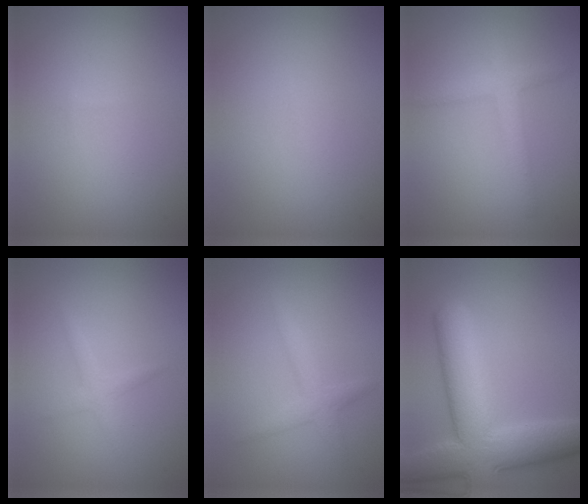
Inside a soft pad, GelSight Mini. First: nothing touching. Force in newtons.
{"total": 0.0}
{"total": 2.4, "press": 2.4, "slide": 0.2}
{"total": 1.3, "press": 1.3, "slide": 0.0}
{"total": 1.9, "press": 1.9, "slide": 0.1}
{"total": 9.8, "press": 9.7, "slide": 0.6}